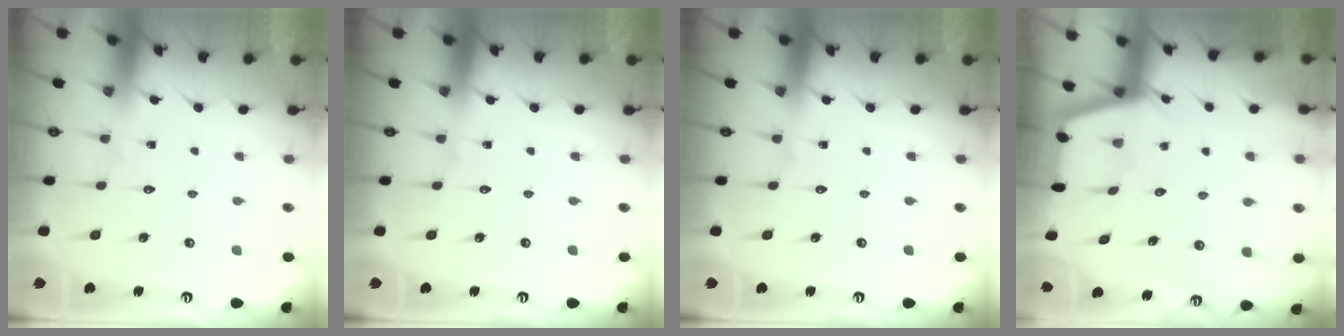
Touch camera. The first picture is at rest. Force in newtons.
{"total": 0.0}
{"total": 0.0}
{"total": 2.4, "press": 2.4, "slide": 0.4}